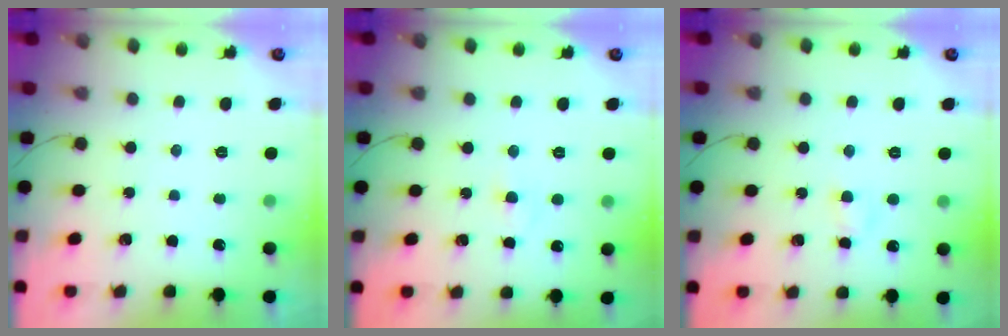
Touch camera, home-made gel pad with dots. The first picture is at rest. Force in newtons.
{"total": 2.1, "press": 1.9, "slide": 0.9}
{"total": 2.6, "press": 2.3, "slide": 1.1}